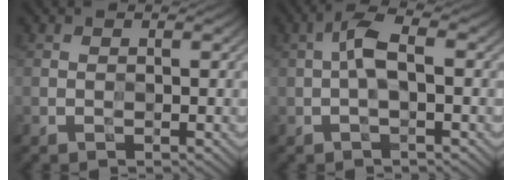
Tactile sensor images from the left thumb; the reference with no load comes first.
{"total": 3.5, "force": [0.1, 1.0, 3.4], "torque": [-0.076, 0.014, -0.007]}